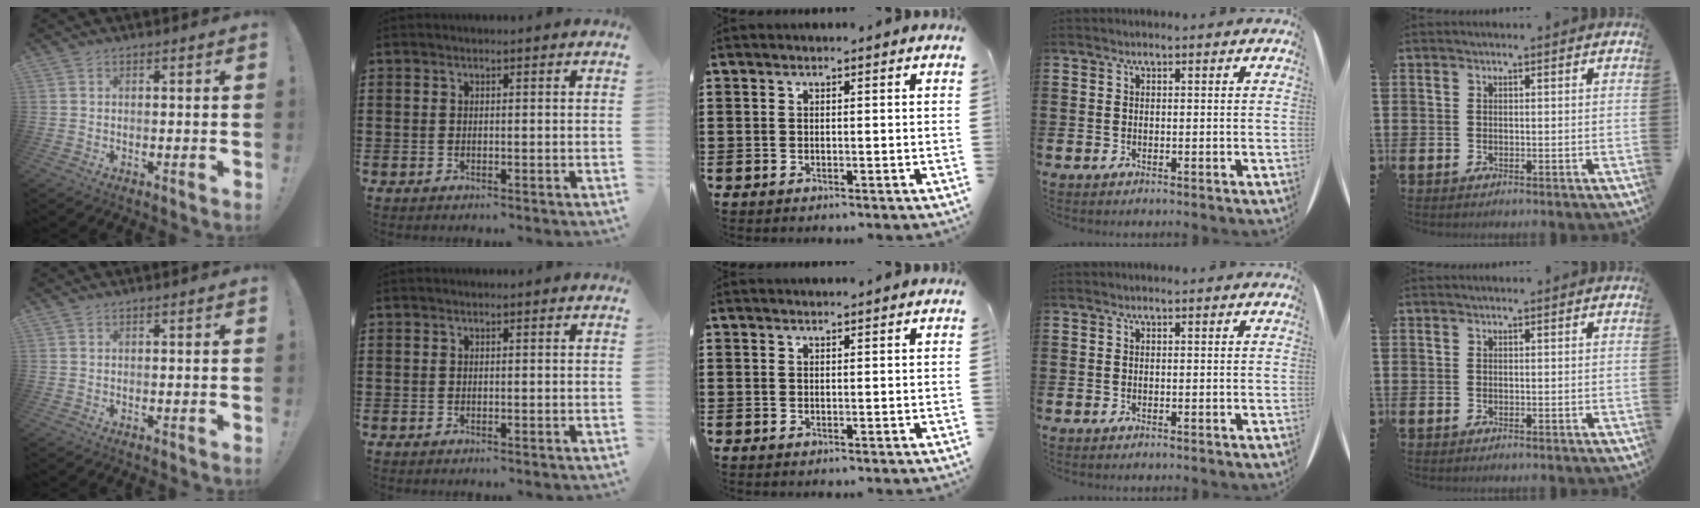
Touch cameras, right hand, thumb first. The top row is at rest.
{"middle": {"total": 0.7, "force": [0.7, 0.0, 0.0], "torque": [-0.002, -0.003, 0.015]}}